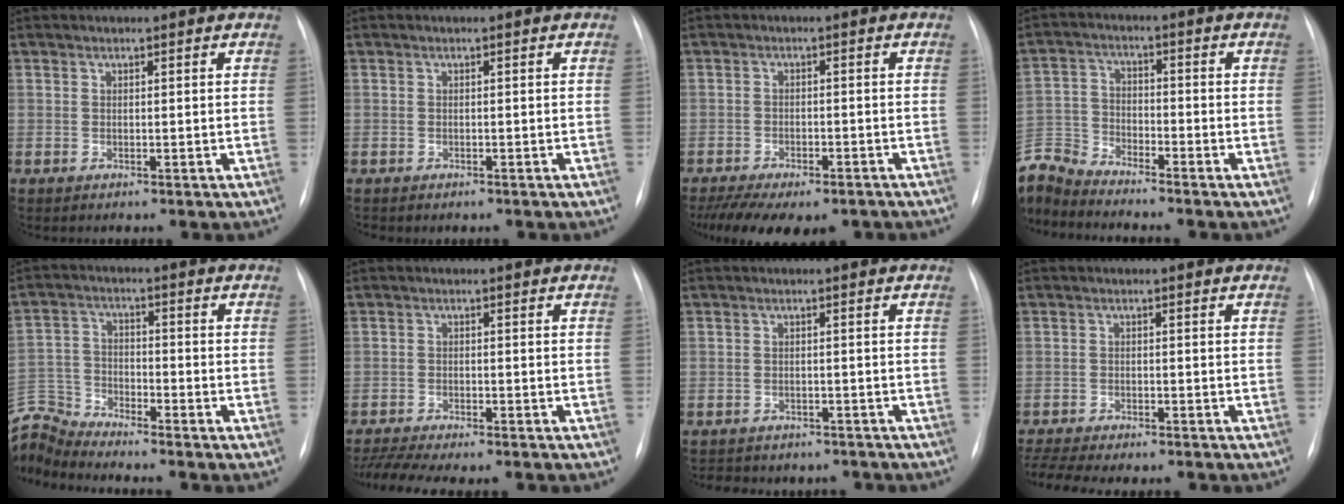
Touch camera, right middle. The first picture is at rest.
{"total": 0.6, "force": [-0.5, 0.3, 0.2], "torque": [-0.012, -0.001, -0.006]}
{"total": 13.8, "force": [-10.2, 6.1, 7.0], "torque": [-0.145, -0.007, -0.134]}
{"total": 8.6, "force": [-8.6, 0.3, 0.6], "torque": [-0.025, 0.006, -0.174]}
{"total": 8.9, "force": [-8.9, -0.7, 0.0], "torque": [-0.017, 0.015, -0.176]}
{"total": 9.9, "force": [-8.7, 1.1, 4.5], "torque": [-0.071, -0.003, -0.129]}
{"total": 8.8, "force": [-7.7, 3.9, 1.9], "torque": [-0.035, 0.007, -0.086]}
{"total": 9.5, "force": [-8.5, 1.3, 3.9], "torque": [-0.065, -0.002, -0.124]}